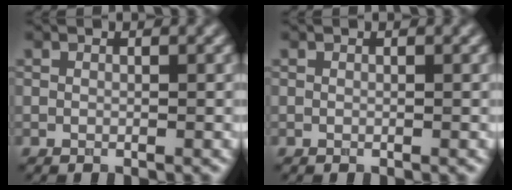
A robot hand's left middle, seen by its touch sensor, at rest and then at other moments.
{"total": 0.0}